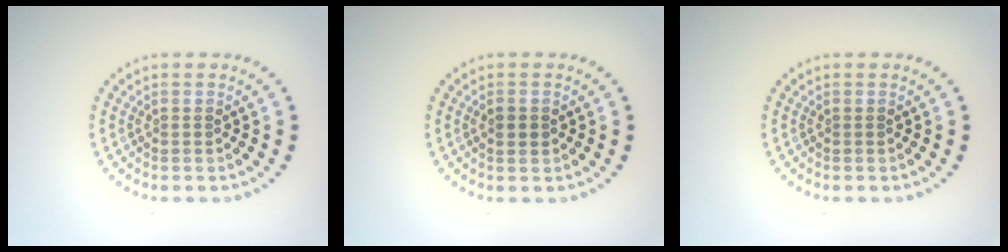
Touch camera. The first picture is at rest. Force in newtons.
{"total": 1.2, "press": 1.2, "slide": 0.0}
{"total": 0.0}